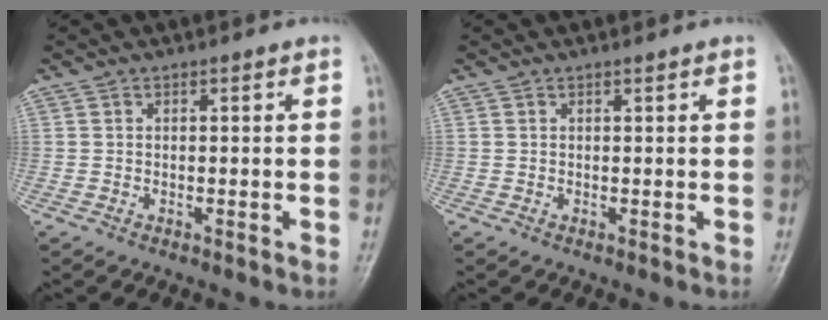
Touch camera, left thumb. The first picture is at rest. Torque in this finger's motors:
{"motor_torque": [0.20, -0.04, 0.20, 0.06, 0.00]}